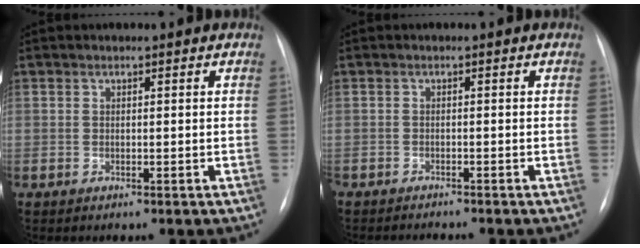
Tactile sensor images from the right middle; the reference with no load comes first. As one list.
[{"total": 2.9, "force": [-2.8, 0.0, 0.6], "torque": [-0.006, -0.009, -0.042]}]